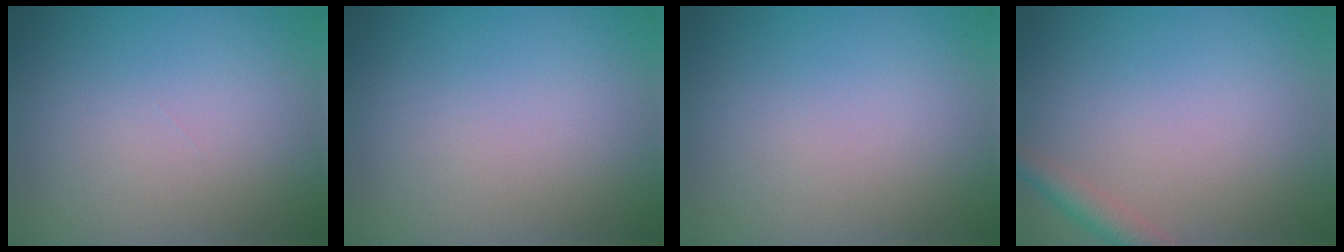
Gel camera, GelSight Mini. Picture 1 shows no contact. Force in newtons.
{"total": 0.0}
{"total": 0.0}
{"total": 2.0, "press": 2.0, "slide": 0.1}